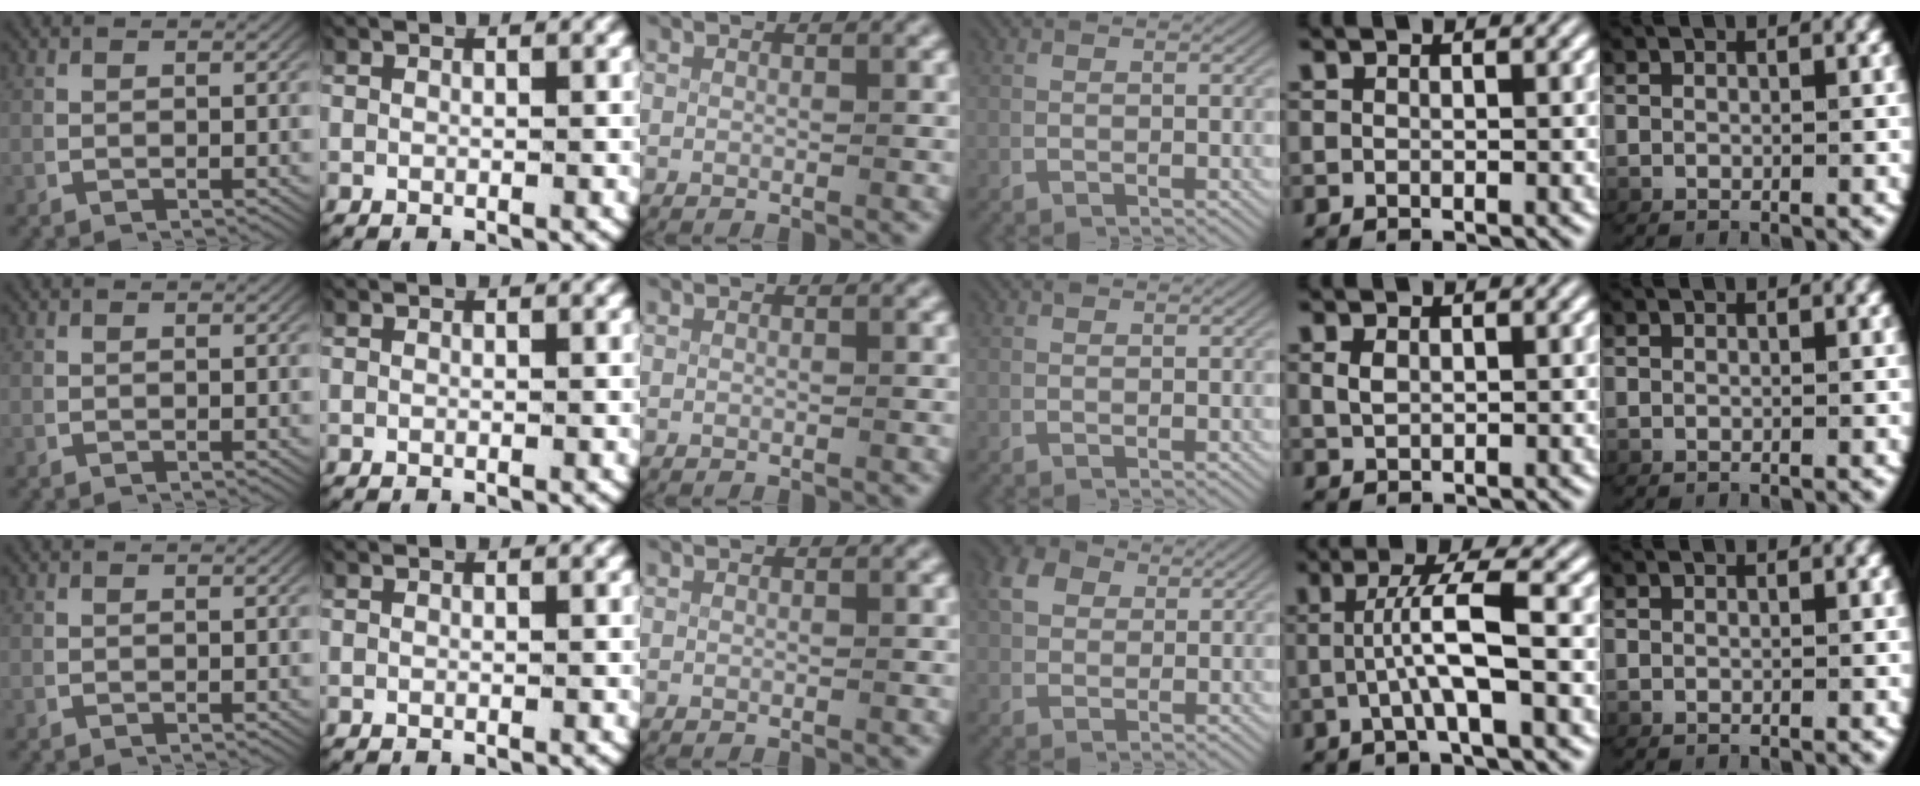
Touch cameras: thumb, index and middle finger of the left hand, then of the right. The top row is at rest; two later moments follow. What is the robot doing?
{"motion": "grasp_and_lifting", "object": "card"}